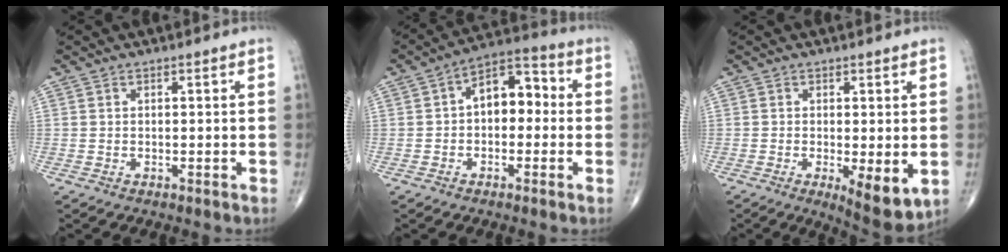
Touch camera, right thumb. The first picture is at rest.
{"total": 9.3, "force": [0.1, 5.9, 7.3], "torque": [-0.079, 0.036, -0.013]}
{"total": 7.2, "force": [-1.5, 2.3, 6.7], "torque": [-0.093, -0.022, -0.018]}